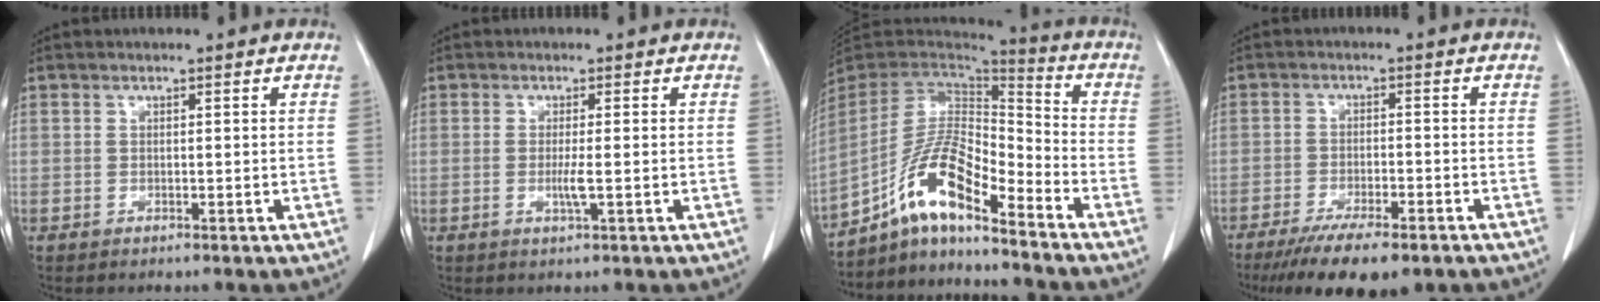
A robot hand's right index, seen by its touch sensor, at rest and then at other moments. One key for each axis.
{"total": 2.2, "fx": -0.5, "fy": -0.2, "fz": 2.1, "tx": -0.043, "ty": -0.004, "tz": -0.007}
{"total": 13.1, "fx": -8.3, "fy": 2.6, "fz": 9.8, "tx": -0.194, "ty": 0.016, "tz": -0.150}
{"total": 11.4, "fx": -8.5, "fy": 2.3, "fz": 7.3, "tx": -0.109, "ty": -0.019, "tz": -0.127}